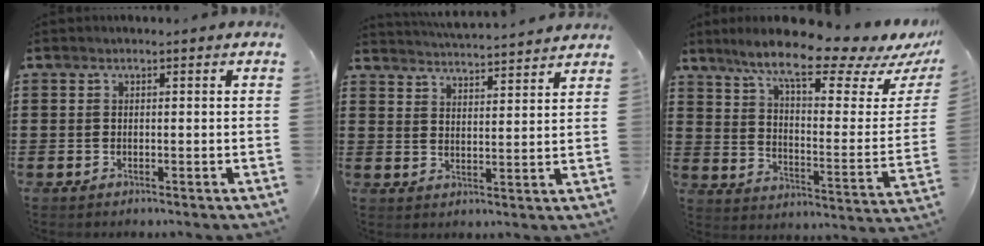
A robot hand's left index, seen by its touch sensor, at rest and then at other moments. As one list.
[{"total": 4.1, "force": [4.0, -0.6, 0.1], "torque": [-0.020, -0.031, 0.068]}, {"total": 11.9, "force": [9.4, 1.0, 7.3], "torque": [-0.153, -0.059, 0.154]}]